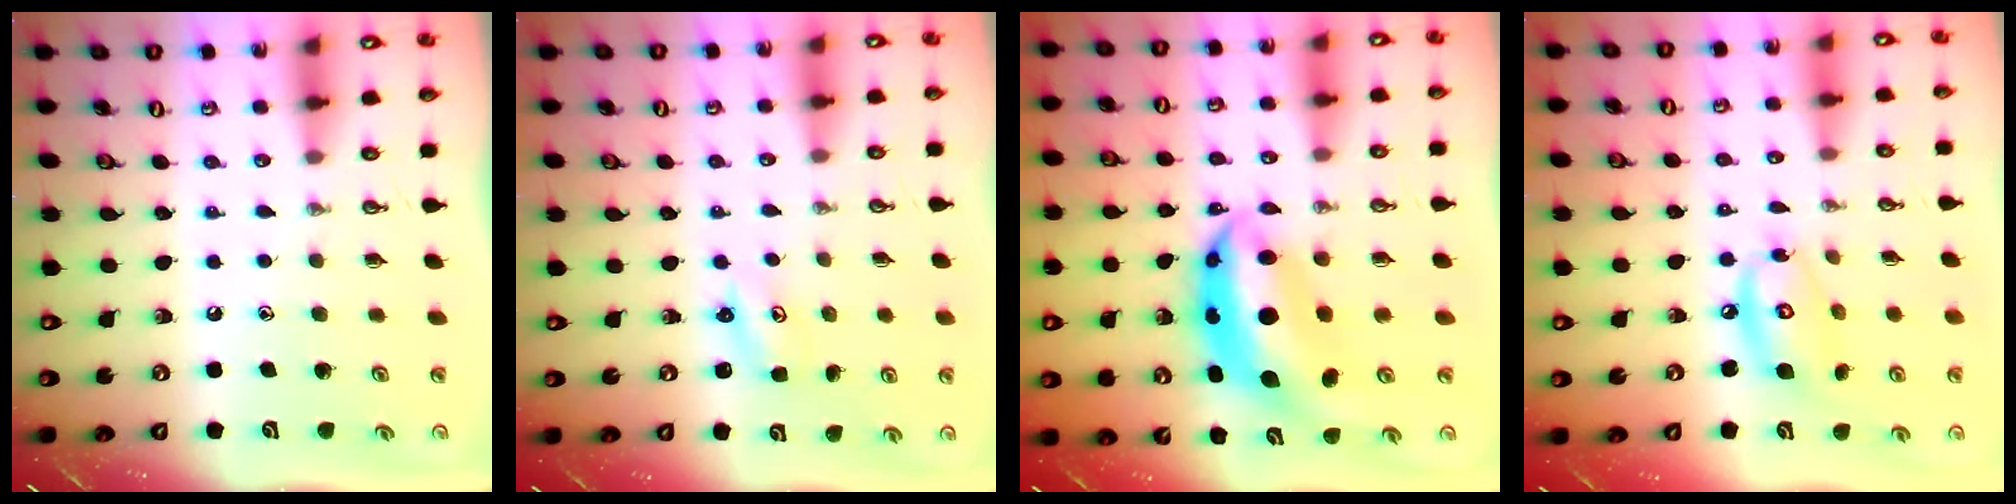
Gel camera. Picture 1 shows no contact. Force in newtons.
{"total": 2.1, "press": 2.0, "slide": 0.3}
{"total": 11.1, "press": 11.1, "slide": 1.0}
{"total": 11.4, "press": 11.3, "slide": 0.8}